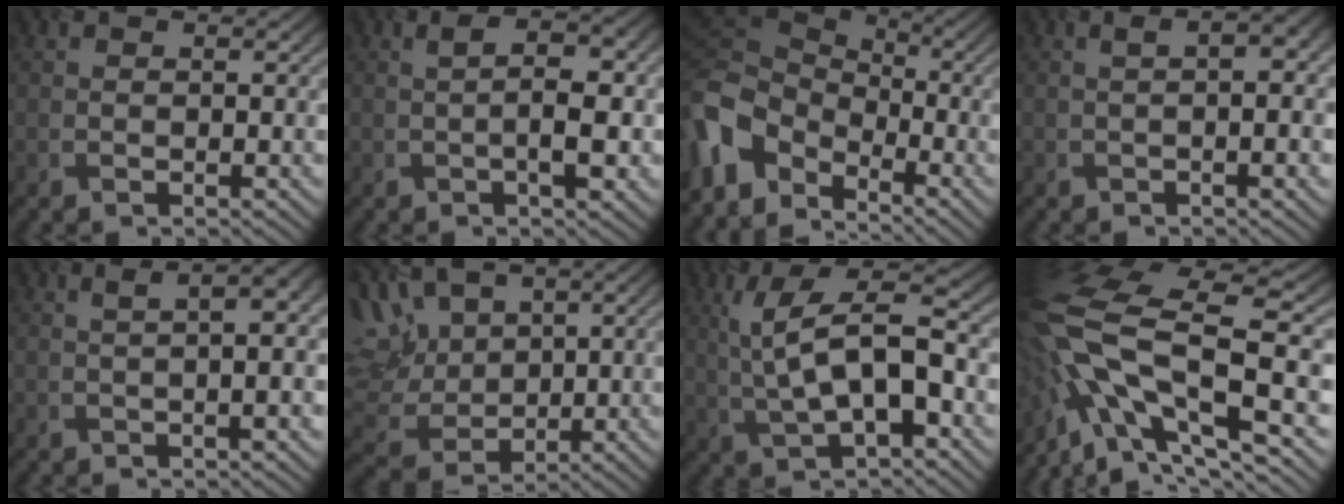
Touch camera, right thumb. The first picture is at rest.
{"total": 4.7, "force": [-0.5, 1.4, 4.5], "torque": [-0.074, 0.004, -0.006]}
{"total": 10.5, "force": [-5.0, 7.0, 6.0], "torque": [-0.165, -0.017, -0.107]}
{"total": 5.3, "force": [0.1, 1.6, 5.1], "torque": [-0.057, 0.009, 0.001]}
{"total": 6.3, "force": [0.6, 1.9, 6.0], "torque": [-0.061, 0.020, 0.003]}
{"total": 11.3, "force": [4.4, 7.6, 7.2], "torque": [-0.203, 0.027, 0.089]}
{"total": 11.2, "force": [0.1, 4.5, 10.2], "torque": [-0.192, 0.016, 0.000]}
{"total": 17.1, "force": [-4.5, 7.2, 14.9], "torque": [-0.335, -0.014, -0.075]}